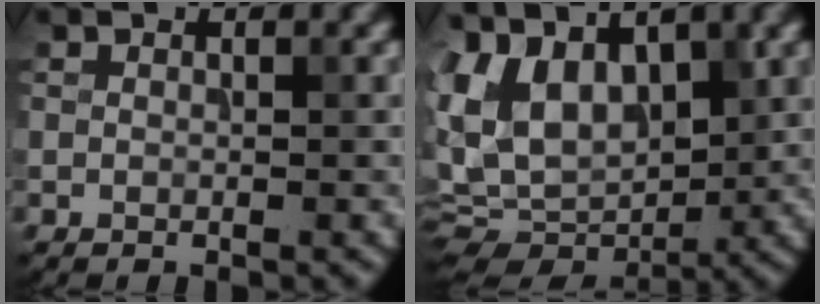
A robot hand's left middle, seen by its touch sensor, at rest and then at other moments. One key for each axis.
{"total": 11.0, "fx": 3.3, "fy": 6.7, "fz": 8.1, "tx": -0.174, "ty": 0.005, "tz": 0.064}